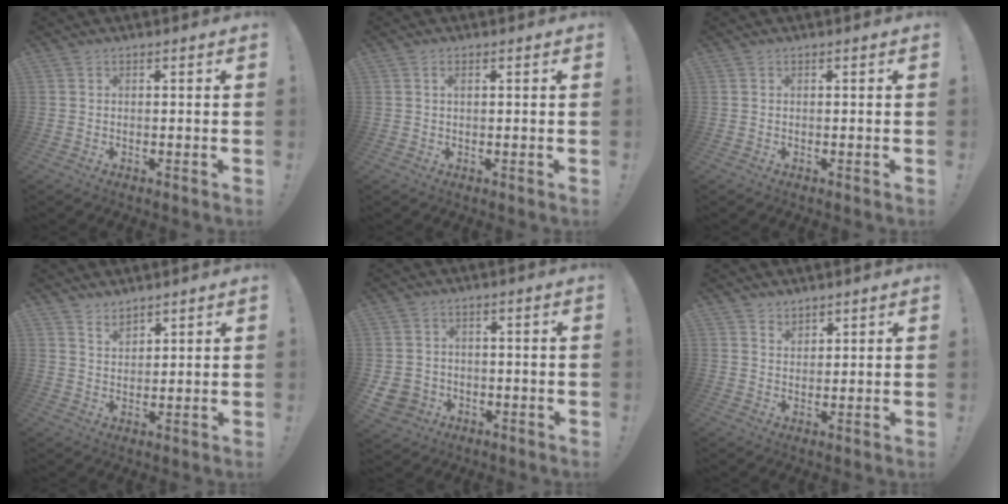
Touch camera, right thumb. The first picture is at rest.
{"total": 1.2, "force": [0.4, 0.5, 0.9], "torque": [-0.020, 0.003, 0.007]}
{"total": 0.0}
{"total": 4.0, "force": [3.6, 1.6, 0.7], "torque": [-0.010, -0.026, 0.067]}
{"total": 5.7, "force": [-1.6, 5.3, 1.3], "torque": [-0.035, 0.010, -0.028]}
{"total": 2.6, "force": [2.3, 1.1, 0.0], "torque": [0.001, -0.015, 0.044]}